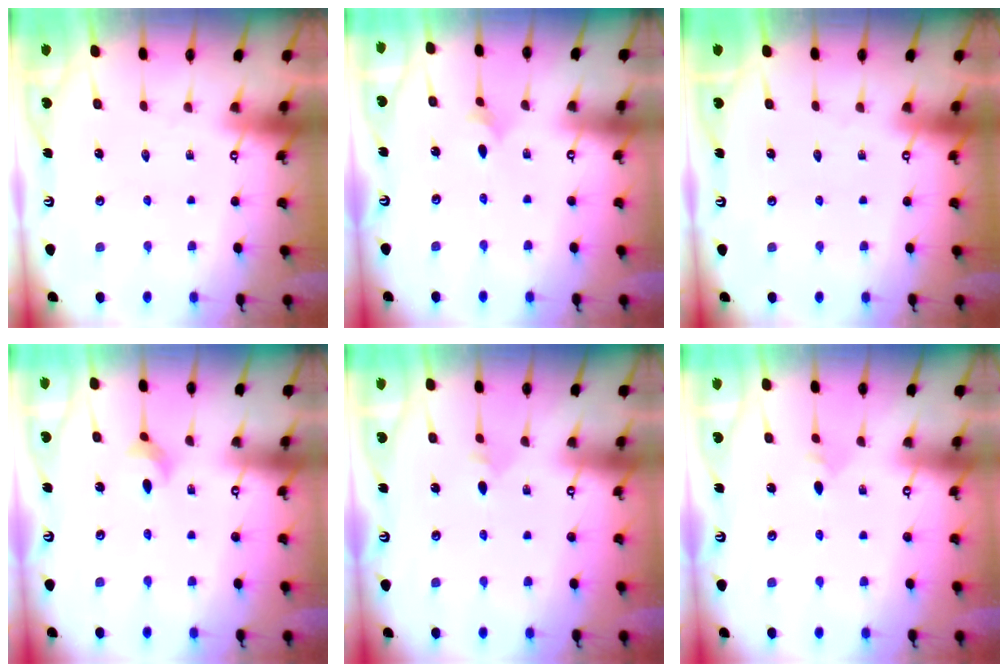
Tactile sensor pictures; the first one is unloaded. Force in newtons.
{"total": 2.5, "press": 2.5, "slide": 0.6}
{"total": 0.0}
{"total": 3.8, "press": 3.8, "slide": 0.1}
{"total": 3.6, "press": 3.5, "slide": 0.8}
{"total": 3.6, "press": 3.5, "slide": 0.8}